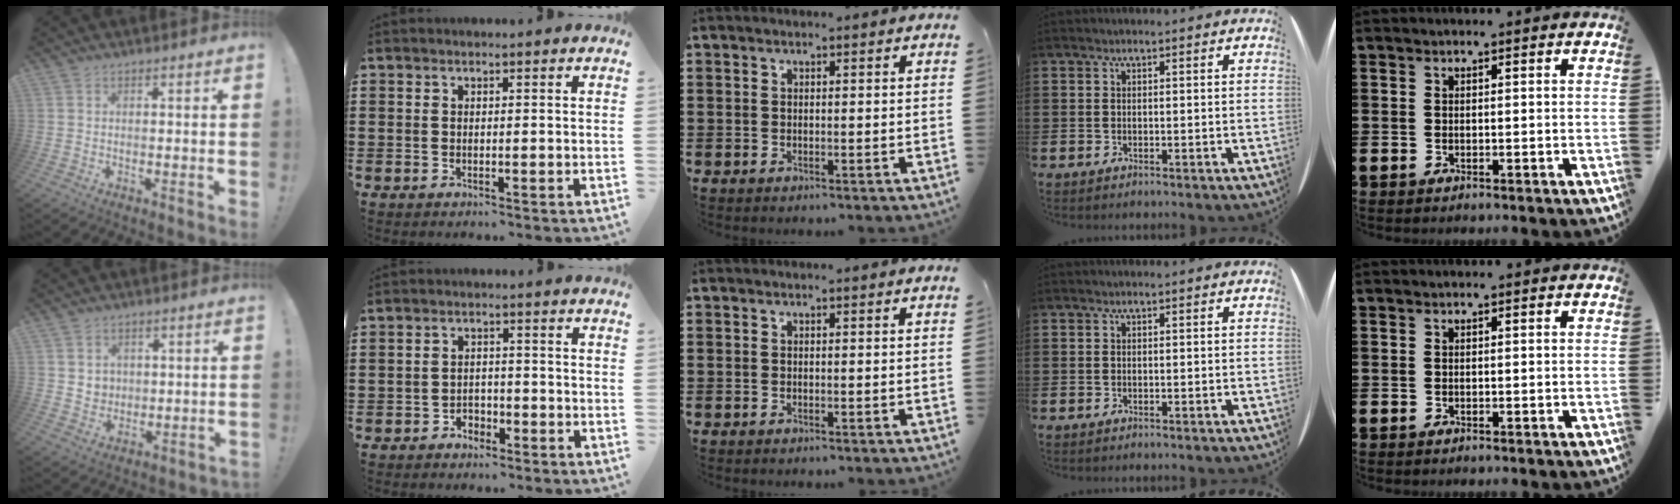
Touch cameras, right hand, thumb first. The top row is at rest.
{"thumb": {"total": 4.8, "force": [1.0, 4.6, 1.2], "torque": [-0.016, -0.001, 0.023]}, "index": {"total": 2.2, "force": [-1.7, 1.3, 0.4], "torque": [-0.015, 0.000, -0.036]}}